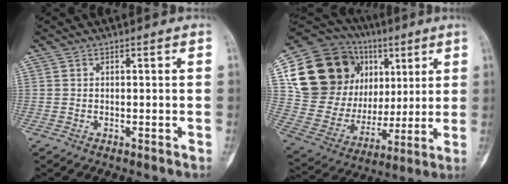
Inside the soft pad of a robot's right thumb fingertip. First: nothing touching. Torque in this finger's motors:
{"motor_torque": [0.96, 1.17, 0.22, -0.10, 0.13]}